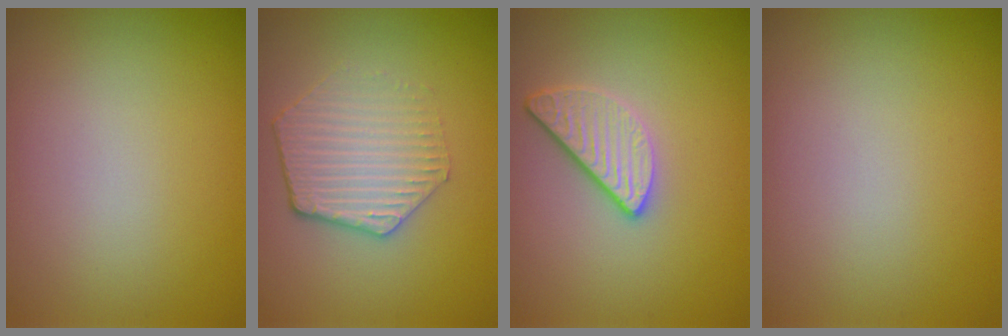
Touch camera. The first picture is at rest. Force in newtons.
{"total": 3.5, "press": 3.0, "slide": 1.7}
{"total": 2.9, "press": 2.3, "slide": 1.7}
{"total": 0.0}